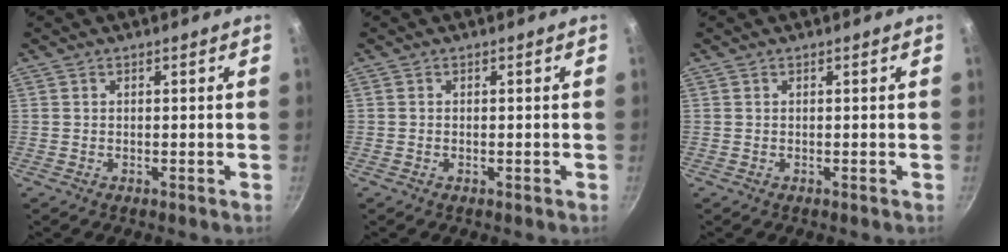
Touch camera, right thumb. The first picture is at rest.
{"total": 0.0}
{"total": 0.0}